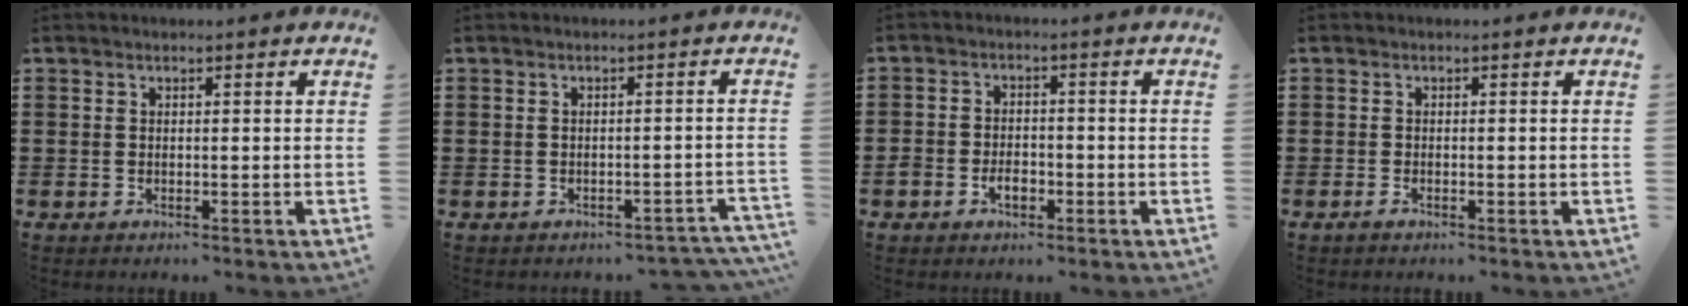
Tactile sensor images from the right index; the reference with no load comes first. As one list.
[{"total": 1.5, "force": [-1.4, 0.4, 0.4], "torque": [-0.014, 0.003, -0.031]}, {"total": 3.2, "force": [-1.6, 2.1, 1.8], "torque": [-0.036, 0.005, -0.029]}, {"total": 0.6, "force": [-0.4, 0.1, 0.4], "torque": [-0.009, -0.004, -0.007]}]